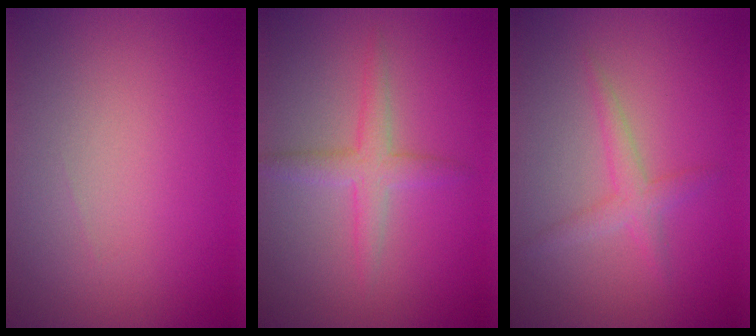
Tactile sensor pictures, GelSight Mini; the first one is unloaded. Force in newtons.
{"total": 2.7, "press": 2.7, "slide": 0.0}
{"total": 2.0, "press": 2.0, "slide": 0.1}